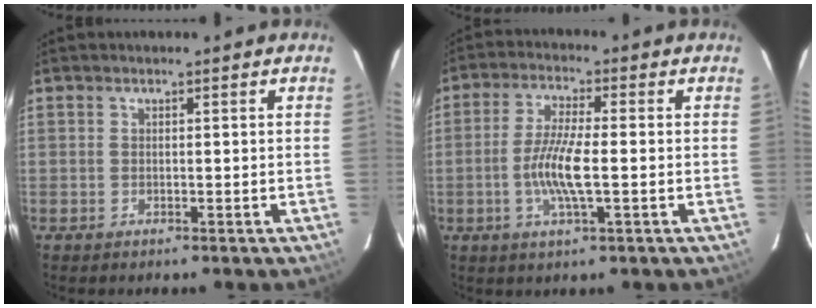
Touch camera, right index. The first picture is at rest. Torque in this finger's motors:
{"motor_torque": [0.23, -0.15, 0.31, 0.08]}